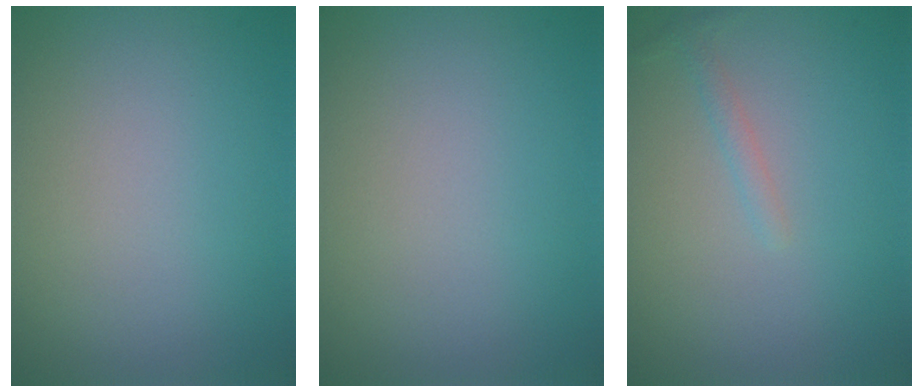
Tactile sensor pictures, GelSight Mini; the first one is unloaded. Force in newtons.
{"total": 0.0}
{"total": 0.9, "press": 0.9, "slide": 0.0}